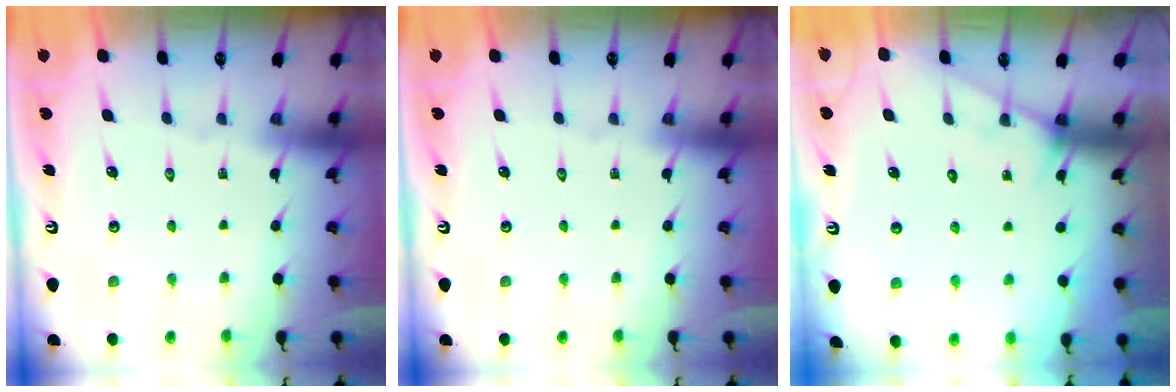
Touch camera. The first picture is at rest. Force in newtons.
{"total": 0.0}
{"total": 5.8, "press": 5.8, "slide": 0.5}